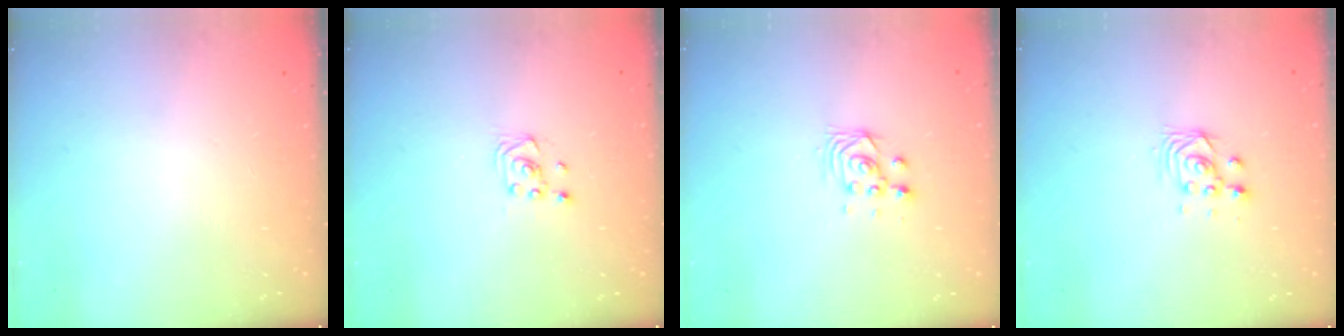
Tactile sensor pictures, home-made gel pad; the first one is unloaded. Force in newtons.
{"total": 3.1, "press": 2.8, "slide": 1.3}
{"total": 2.8, "press": 2.8, "slide": 0.2}
{"total": 2.8, "press": 2.8, "slide": 0.2}